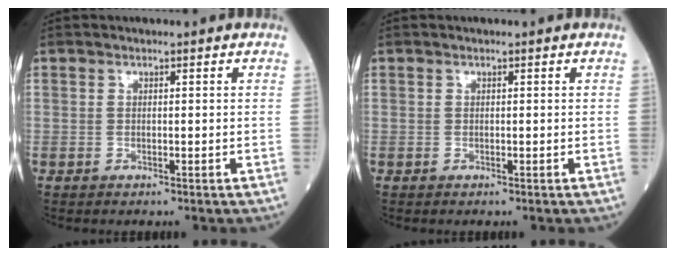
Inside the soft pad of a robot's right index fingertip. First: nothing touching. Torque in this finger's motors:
{"motor_torque": [0.00, 0.00, 0.00, 0.00]}